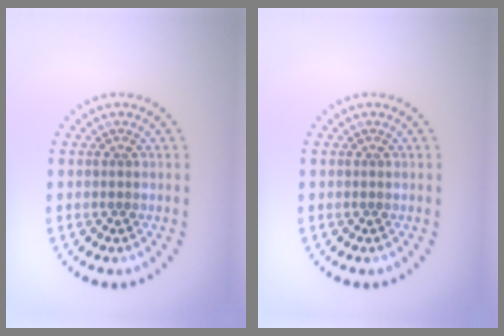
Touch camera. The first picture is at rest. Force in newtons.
{"total": 0.0}